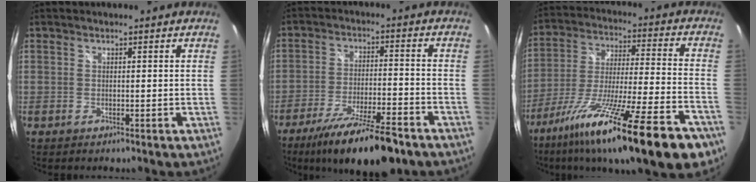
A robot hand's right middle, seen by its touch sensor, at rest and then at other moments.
{"total": 16.0, "force": [-11.9, 3.2, 10.1], "torque": [-0.194, -0.026, -0.193]}
{"total": 26.7, "force": [-17.4, 2.6, 20.2], "torque": [-0.346, -0.076, -0.283]}